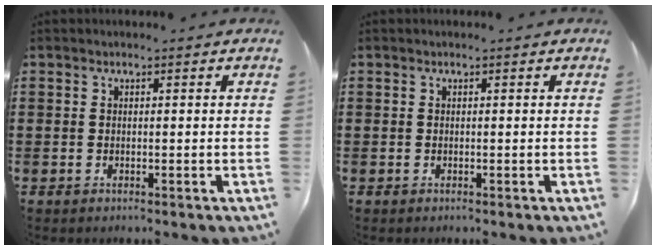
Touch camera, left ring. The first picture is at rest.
{"total": 0.0}